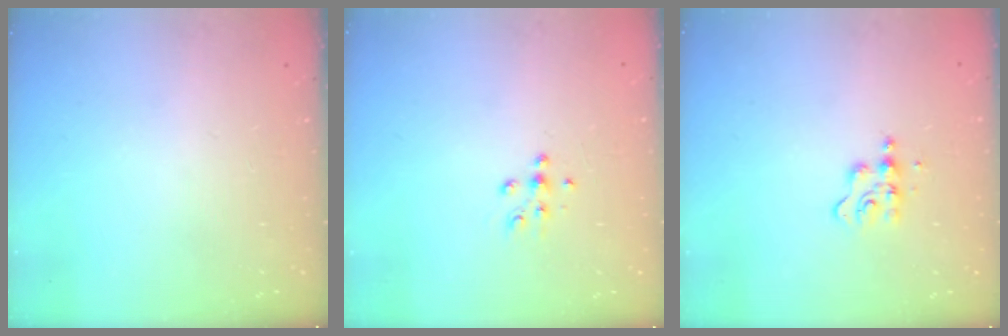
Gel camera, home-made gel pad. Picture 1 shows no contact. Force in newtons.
{"total": 6.1, "press": 6.0, "slide": 1.3}
{"total": 6.1, "press": 6.0, "slide": 1.0}